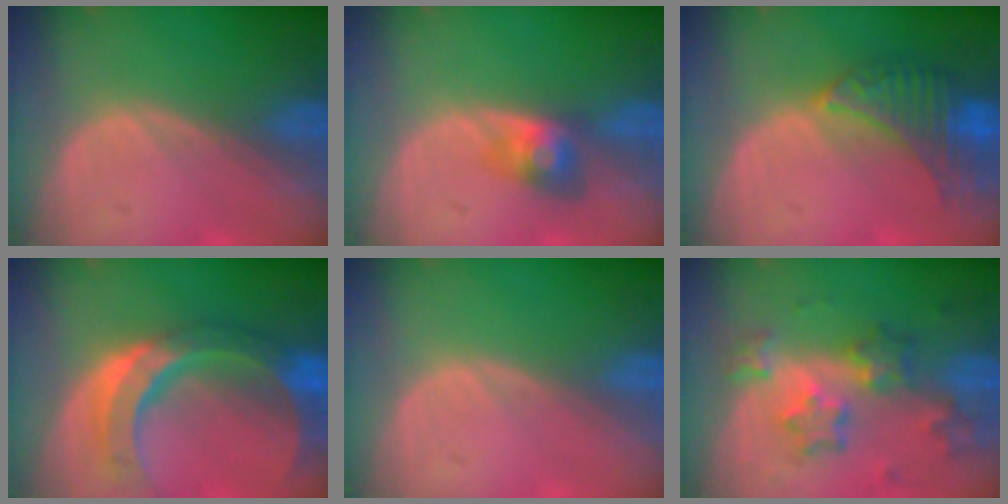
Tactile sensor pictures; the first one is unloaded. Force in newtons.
{"total": 3.4, "press": 3.4, "slide": 0.2}
{"total": 7.2, "press": 7.0, "slide": 1.6}
{"total": 11.4, "press": 9.6, "slide": 6.0}
{"total": 0.0}
{"total": 8.3, "press": 7.3, "slide": 4.1}